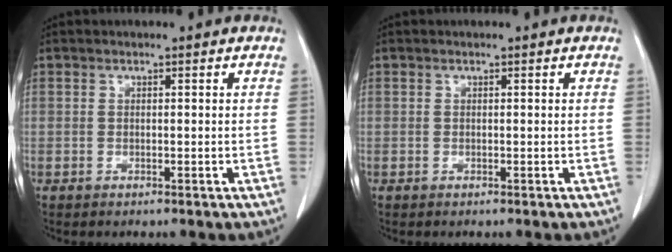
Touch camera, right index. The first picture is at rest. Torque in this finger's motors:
{"motor_torque": [-0.02, 0.04, -0.04, 0.00]}